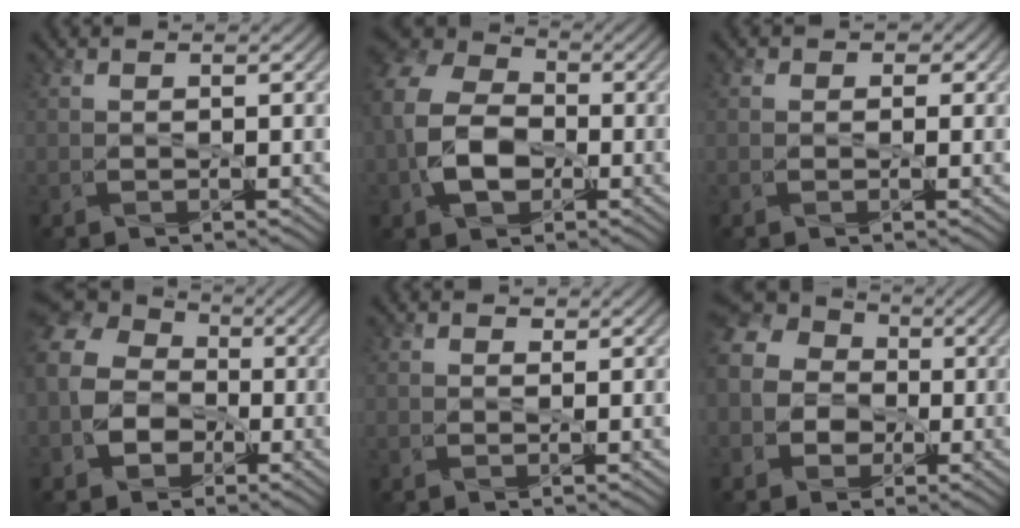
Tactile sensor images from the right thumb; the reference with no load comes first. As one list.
[{"total": 10.3, "force": [-1.9, 7.4, 6.9], "torque": [-0.172, -0.007, -0.050]}, {"total": 1.1, "force": [0.3, 1.1, 0.2], "torque": [-0.001, 0.000, -0.005]}, {"total": 11.0, "force": [-2.4, 9.0, 5.7], "torque": [-0.140, -0.017, -0.069]}, {"total": 0.6, "force": [0.4, 0.4, 0.1], "torque": [-0.001, -0.003, 0.007]}, {"total": 11.7, "force": [-1.2, 10.3, 5.5], "torque": [-0.153, 0.012, -0.058]}]